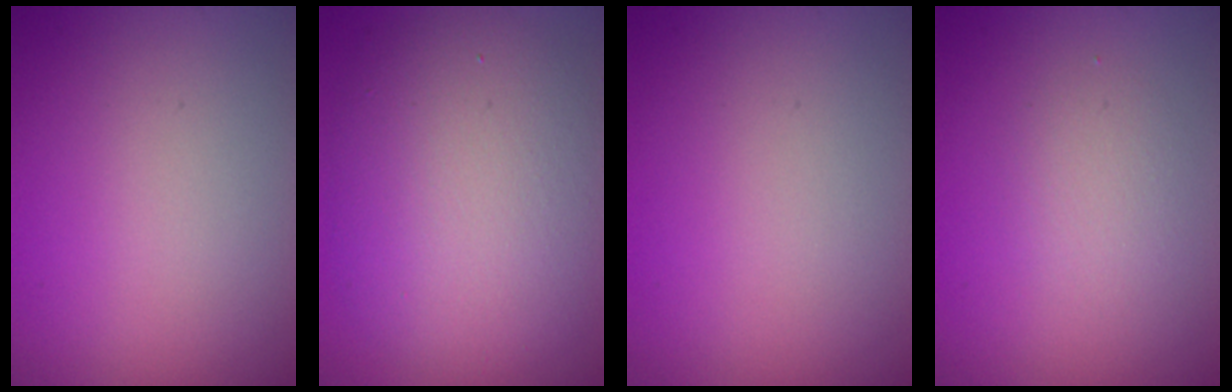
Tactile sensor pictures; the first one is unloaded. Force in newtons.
{"total": 9.4, "press": 9.3, "slide": 0.6}
{"total": 0.0}
{"total": 1.6, "press": 1.6, "slide": 0.1}